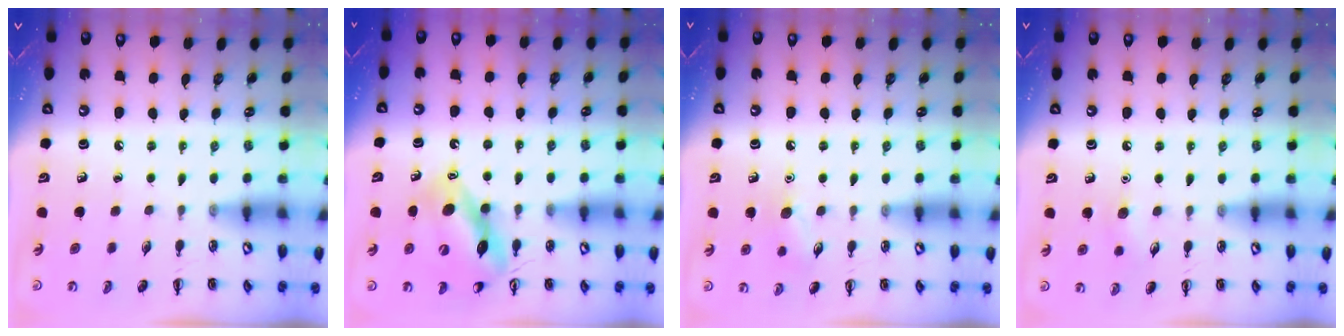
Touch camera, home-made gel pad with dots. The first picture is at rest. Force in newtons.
{"total": 12.1, "press": 11.6, "slide": 3.3}
{"total": 7.8, "press": 7.6, "slide": 1.7}
{"total": 5.0, "press": 4.9, "slide": 1.3}